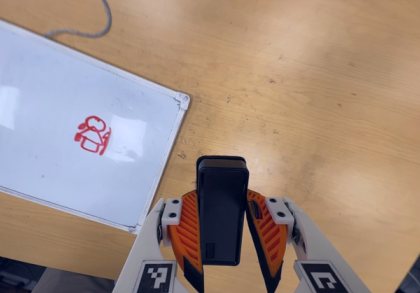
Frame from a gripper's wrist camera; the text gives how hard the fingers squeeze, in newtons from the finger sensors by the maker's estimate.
{"total": 6.3, "left": 4.9, "right": 7.7}